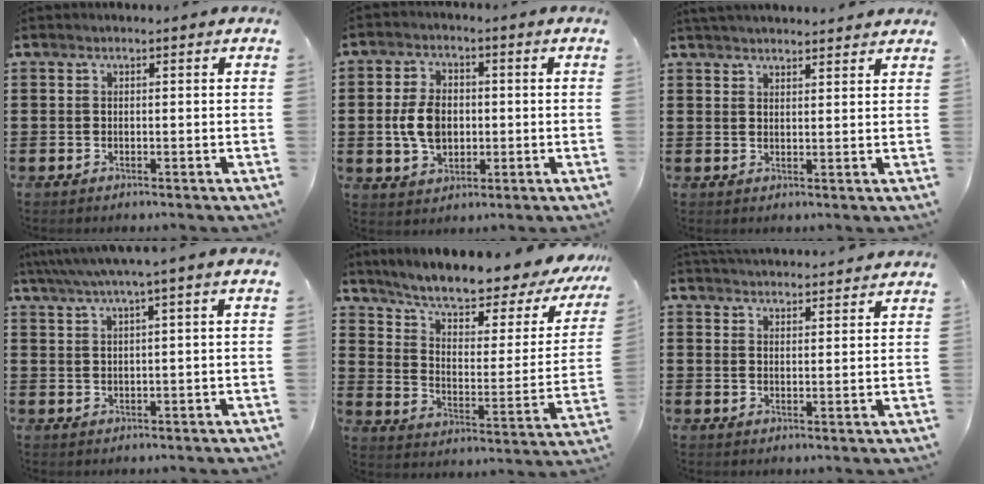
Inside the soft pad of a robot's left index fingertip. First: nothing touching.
{"total": 6.8, "force": [-0.3, 4.5, 5.0], "torque": [-0.111, 0.004, -0.013]}
{"total": 2.7, "force": [2.7, -0.1, 0.3], "torque": [-0.012, -0.002, 0.052]}
{"total": 2.9, "force": [1.3, -0.5, 2.5], "torque": [-0.050, -0.004, 0.021]}
{"total": 8.0, "force": [7.2, 1.0, 3.5], "torque": [-0.084, -0.056, 0.116]}
{"total": 3.1, "force": [3.1, 0.1, -0.1], "torque": [-0.007, -0.008, 0.057]}